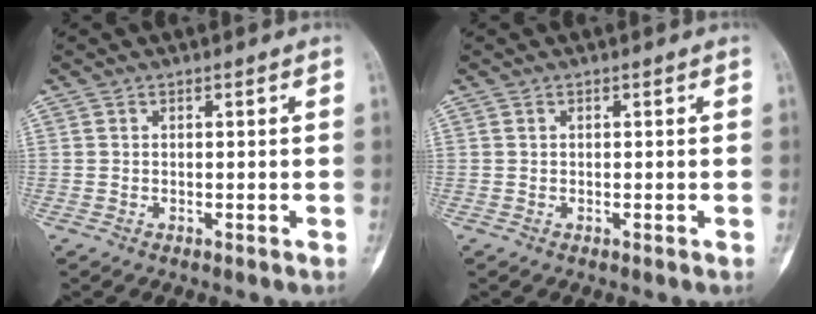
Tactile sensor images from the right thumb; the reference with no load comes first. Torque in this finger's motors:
{"motor_torque": [-0.20, 0.13, 0.03, 0.07, 0.04]}